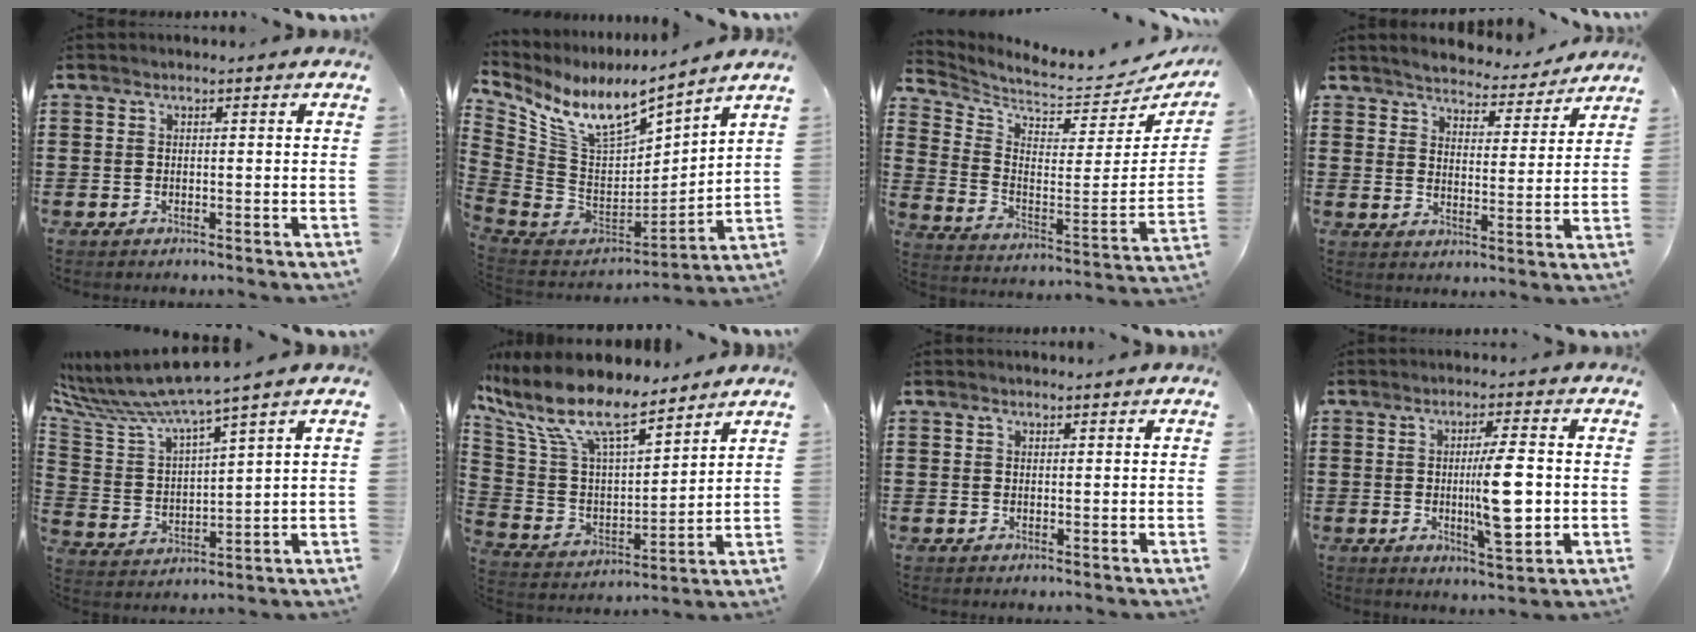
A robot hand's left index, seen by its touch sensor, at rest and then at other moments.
{"total": 10.6, "force": [7.4, 3.4, 6.7], "torque": [-0.160, -0.053, 0.131]}
{"total": 4.3, "force": [4.1, 0.0, 1.1], "torque": [-0.049, -0.057, 0.064]}
{"total": 4.2, "force": [4.2, 0.2, 0.4], "torque": [-0.031, -0.027, 0.069]}
{"total": 7.0, "force": [6.3, -0.3, 3.1], "torque": [-0.093, -0.046, 0.102]}
{"total": 11.6, "force": [8.5, 3.4, 7.2], "torque": [-0.178, -0.050, 0.146]}
{"total": 0.5, "force": [0.4, 0.3, 0.2], "torque": [-0.007, 0.001, 0.008]}
{"total": 9.3, "force": [-0.4, 2.3, 9.0], "torque": [-0.130, -0.008, -0.009]}